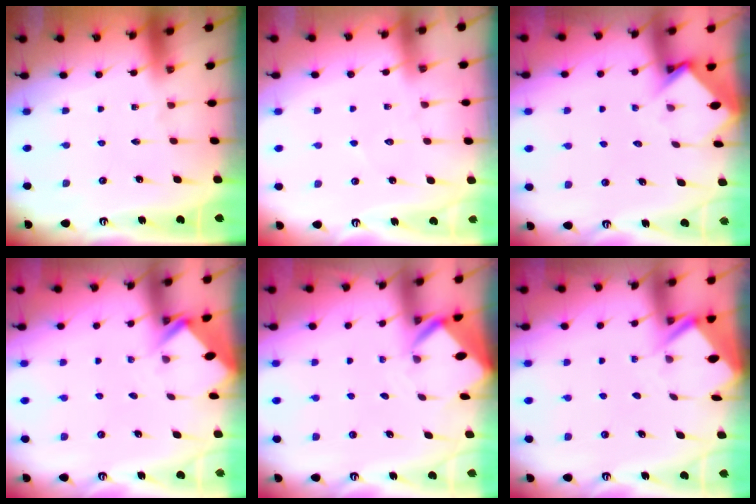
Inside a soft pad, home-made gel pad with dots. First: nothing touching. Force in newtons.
{"total": 5.0, "press": 5.0, "slide": 0.5}
{"total": 3.7, "press": 3.7, "slide": 0.2}
{"total": 2.9, "press": 2.9, "slide": 0.2}
{"total": 3.0, "press": 3.0, "slide": 0.1}
{"total": 3.2, "press": 3.2, "slide": 0.3}